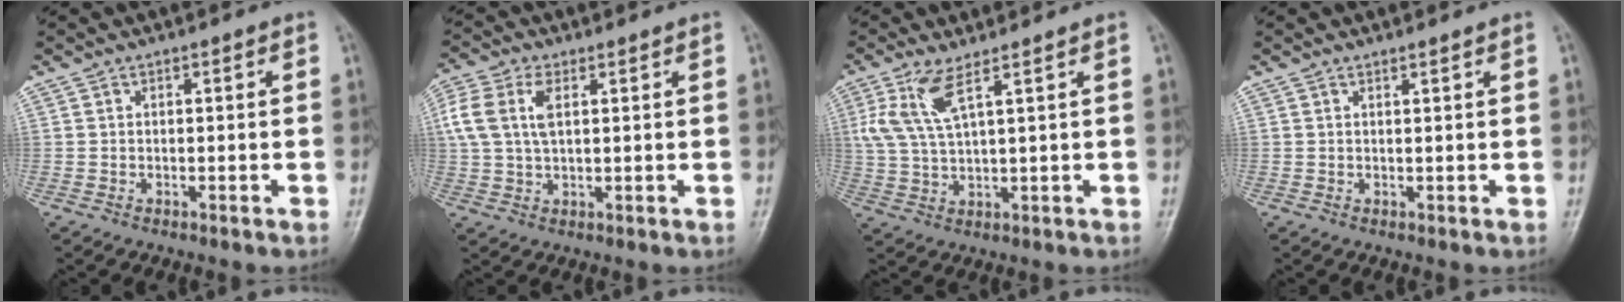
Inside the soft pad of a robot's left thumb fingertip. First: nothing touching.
{"total": 8.9, "force": [2.7, 4.7, 7.0], "torque": [-0.169, 0.015, 0.056]}
{"total": 6.7, "force": [3.3, 1.4, 5.6], "torque": [-0.140, -0.009, 0.076]}
{"total": 0.6, "force": [0.5, -0.3, 0.1], "torque": [-0.011, -0.008, 0.012]}